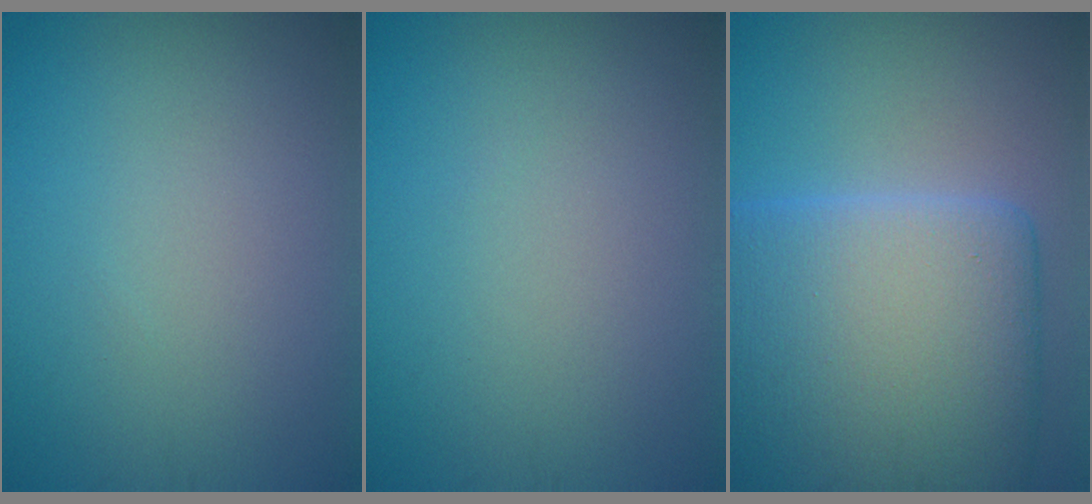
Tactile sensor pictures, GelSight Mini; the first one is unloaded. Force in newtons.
{"total": 0.0}
{"total": 14.5, "press": 14.5, "slide": 0.5}